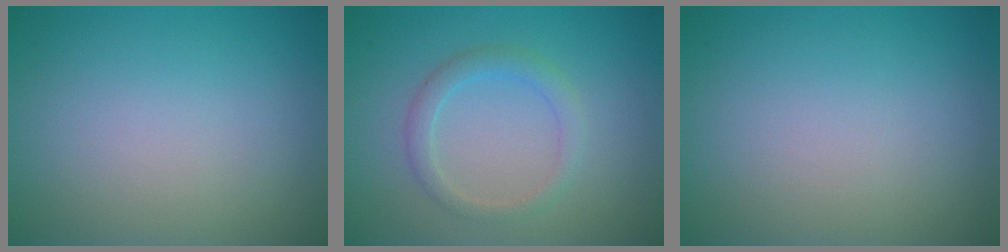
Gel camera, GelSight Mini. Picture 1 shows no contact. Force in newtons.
{"total": 2.1, "press": 2.1, "slide": 0.1}
{"total": 0.0}